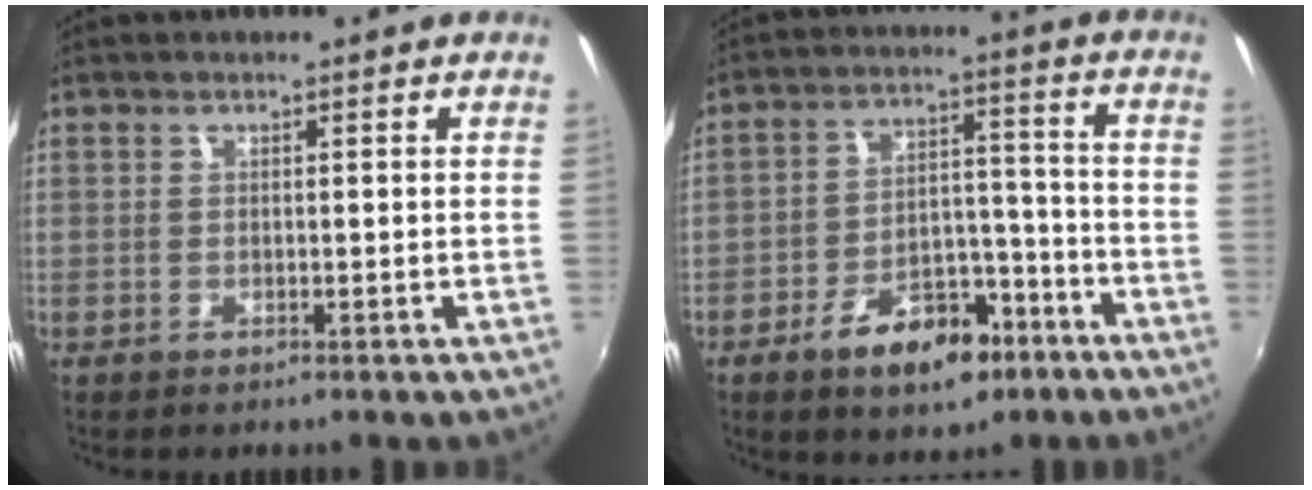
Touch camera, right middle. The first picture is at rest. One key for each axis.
{"total": 12.1, "fx": -7.4, "fy": 6.6, "fz": 7.0, "tx": -0.126, "ty": 0.024, "tz": -0.106}